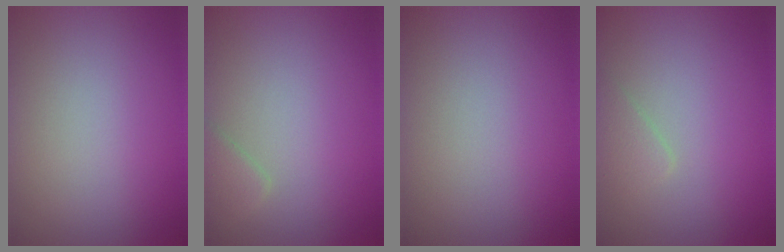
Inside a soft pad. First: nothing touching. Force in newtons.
{"total": 1.3, "press": 1.3, "slide": 0.1}
{"total": 0.0}
{"total": 1.1, "press": 1.1, "slide": 0.1}